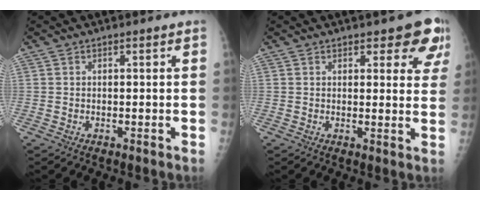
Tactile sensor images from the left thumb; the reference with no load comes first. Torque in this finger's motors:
{"motor_torque": [0.05, 0.24, -0.01, -0.08, 0.08]}